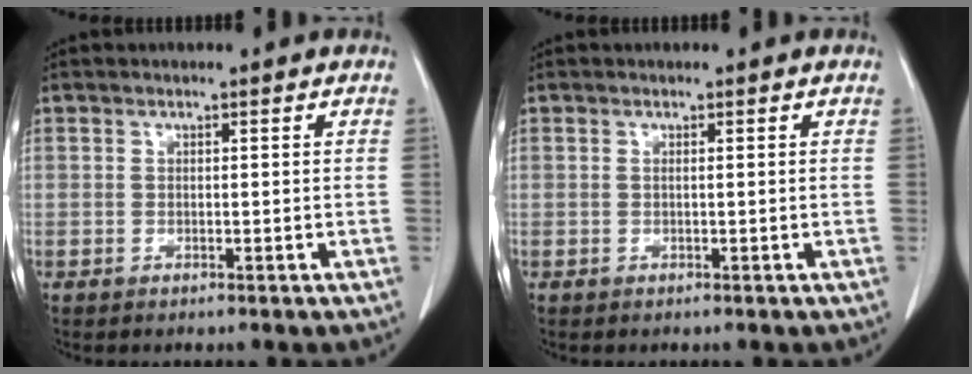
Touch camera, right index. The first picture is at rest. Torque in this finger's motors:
{"motor_torque": [0.10, 0.00, 0.03, 0.01]}